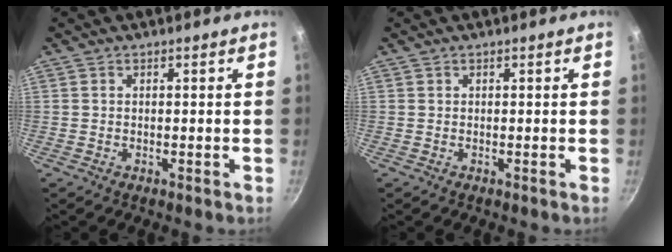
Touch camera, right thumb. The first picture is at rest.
{"total": 0.0}